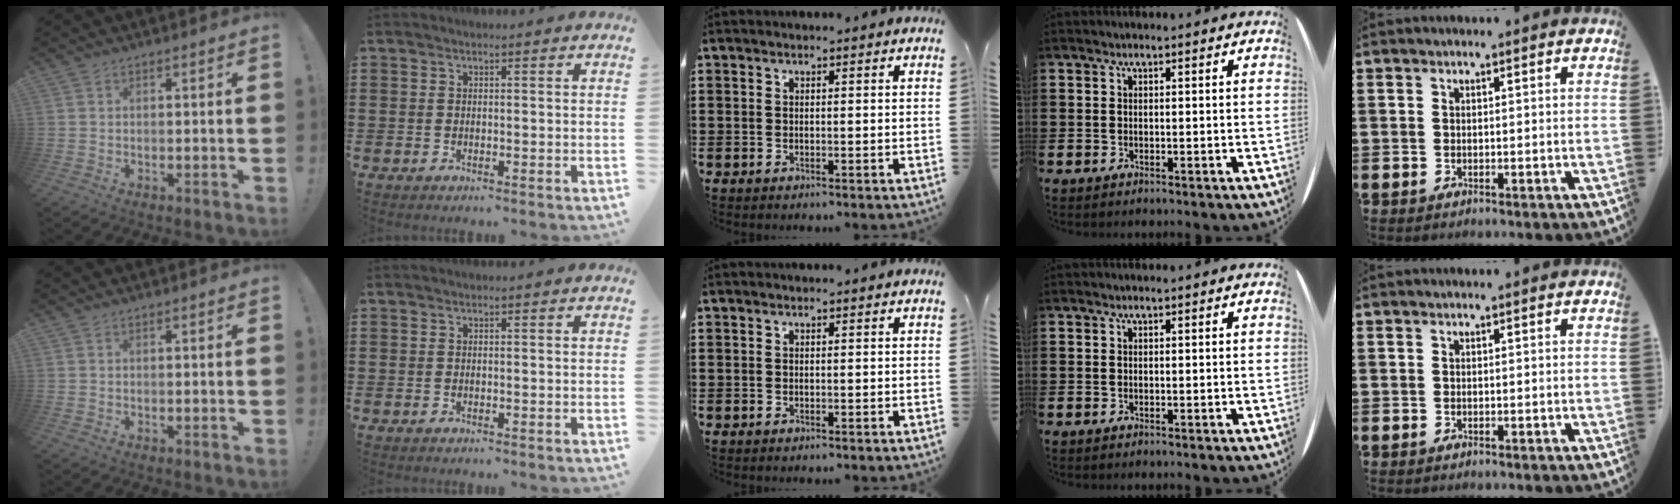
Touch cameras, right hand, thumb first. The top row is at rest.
{}